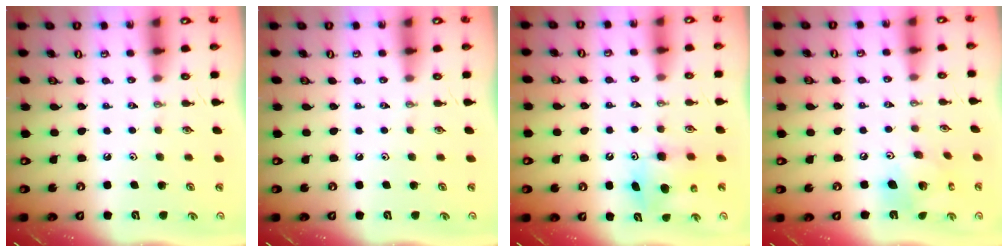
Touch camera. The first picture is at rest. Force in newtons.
{"total": 0.0}
{"total": 7.2, "press": 7.2, "slide": 0.4}
{"total": 13.0, "press": 12.9, "slide": 1.3}